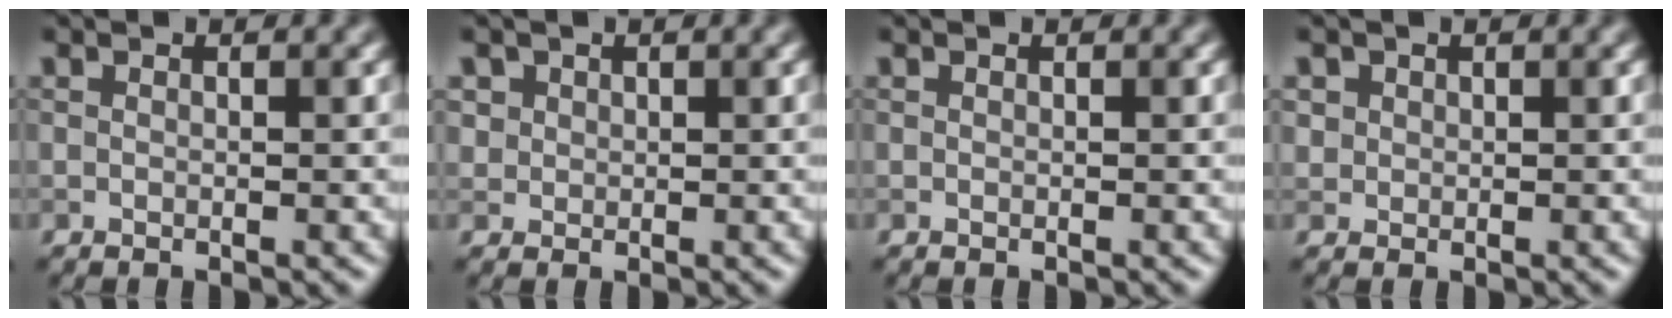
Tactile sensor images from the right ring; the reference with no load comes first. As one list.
[{"total": 1.4, "force": [0.6, 1.2, 0.2], "torque": [-0.001, -0.008, 0.024]}, {"total": 0.0}, {"total": 1.1, "force": [0.4, 1.0, 0.2], "torque": [0.003, -0.006, 0.013]}]